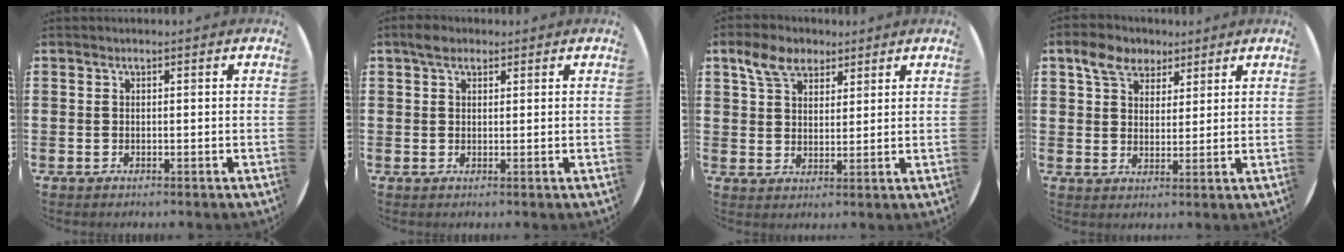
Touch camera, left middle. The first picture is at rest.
{"total": 2.3, "force": [1.7, 1.1, 1.1], "torque": [-0.016, 0.005, 0.030]}
{"total": 5.7, "force": [4.0, 3.4, 2.4], "torque": [-0.052, 0.007, 0.074]}
{"total": 5.2, "force": [3.8, 3.2, 1.5], "torque": [-0.037, 0.008, 0.068]}